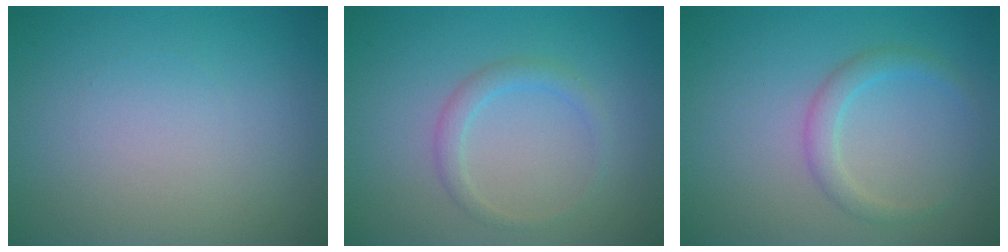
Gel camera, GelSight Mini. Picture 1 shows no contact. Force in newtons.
{"total": 1.6, "press": 1.6, "slide": 0.1}
{"total": 1.9, "press": 1.9, "slide": 0.0}